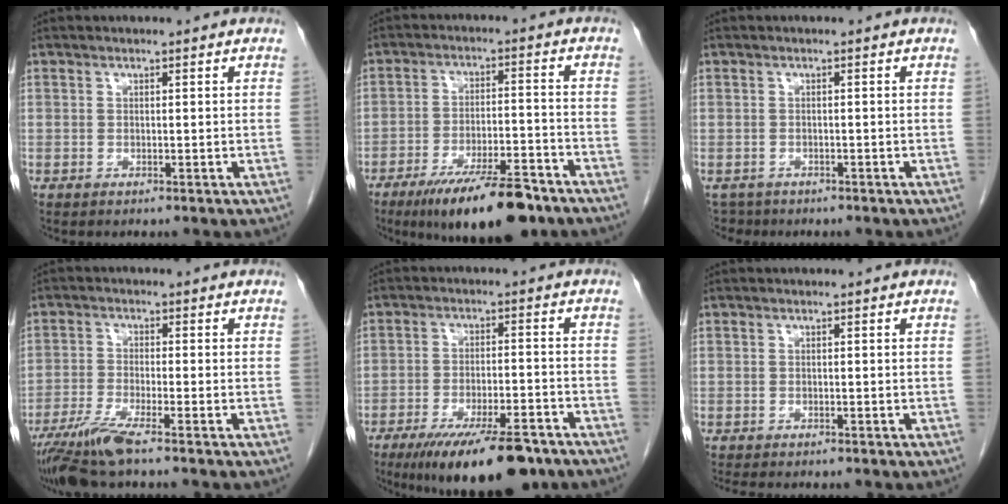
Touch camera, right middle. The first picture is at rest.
{"total": 14.4, "force": [-10.4, 3.1, 9.4], "torque": [-0.136, -0.012, -0.169]}
{"total": 2.7, "force": [-2.2, 1.5, -0.2], "torque": [-0.001, 0.000, -0.037]}
{"total": 6.7, "force": [-5.0, -0.4, 4.4], "torque": [-0.086, -0.024, -0.098]}
{"total": 15.4, "force": [-11.2, 3.5, 9.9], "torque": [-0.134, -0.017, -0.175]}
{"total": 3.2, "force": [-2.8, 0.6, 1.5], "torque": [-0.021, -0.008, -0.040]}